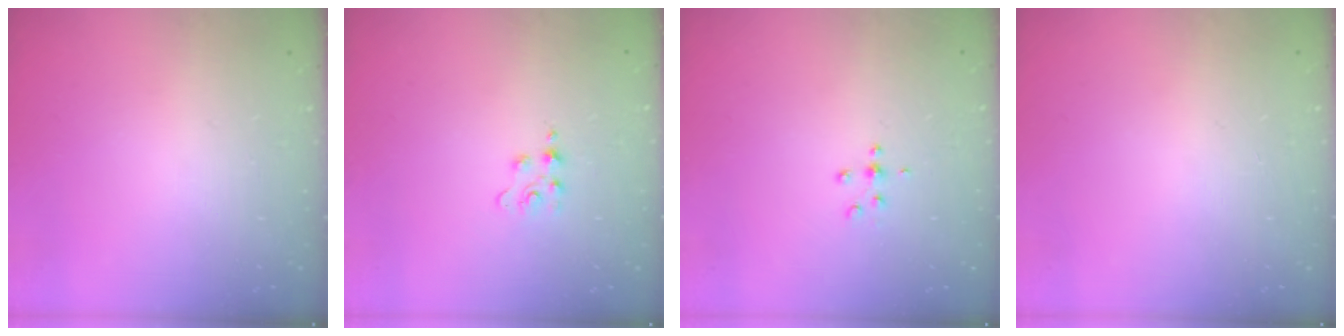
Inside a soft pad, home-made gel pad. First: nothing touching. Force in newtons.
{"total": 3.1, "press": 3.0, "slide": 0.4}
{"total": 4.9, "press": 4.5, "slide": 1.9}
{"total": 0.7, "press": 0.7, "slide": 0.2}